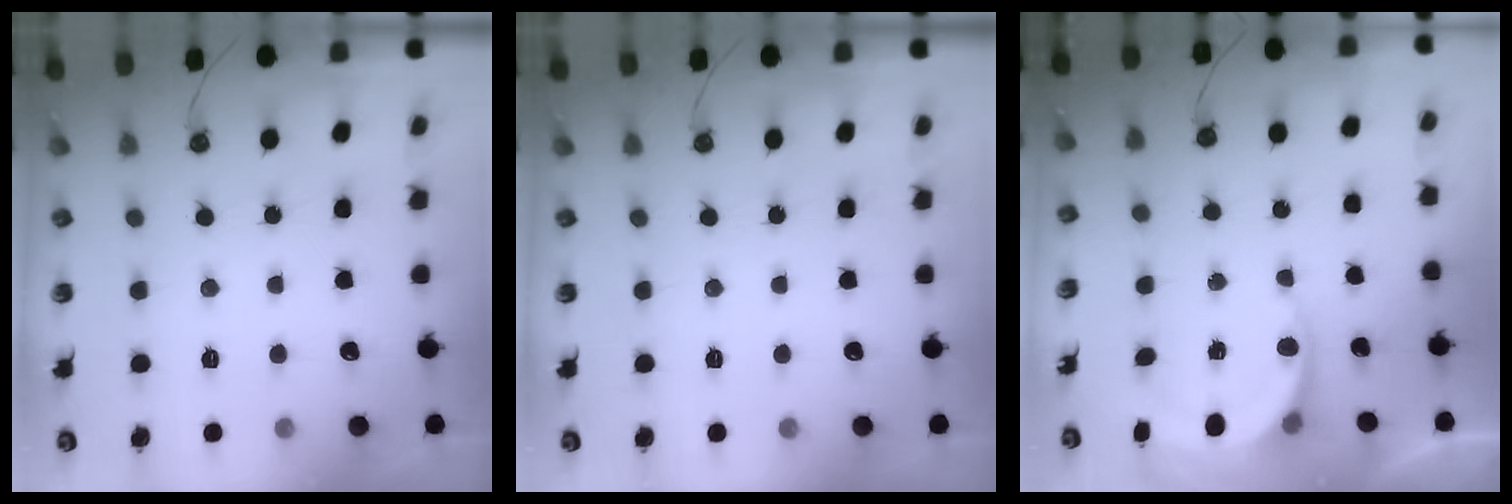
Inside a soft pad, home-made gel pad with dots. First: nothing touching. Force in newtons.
{"total": 0.0}
{"total": 5.6, "press": 5.2, "slide": 1.8}